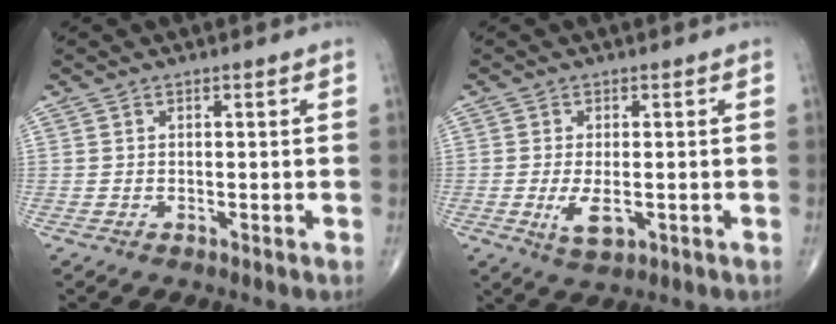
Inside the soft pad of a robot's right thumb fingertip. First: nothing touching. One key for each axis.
{"total": 4.6, "fx": -1.1, "fy": 2.1, "fz": 4.0, "tx": -0.076, "ty": -0.010, "tz": -0.015}